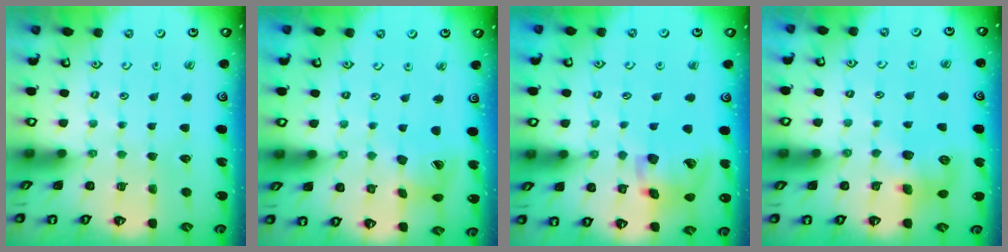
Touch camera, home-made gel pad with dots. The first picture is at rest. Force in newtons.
{"total": 10.7, "press": 10.6, "slide": 1.2}
{"total": 17.4, "press": 17.2, "slide": 2.6}
{"total": 8.3, "press": 8.3, "slide": 0.4}